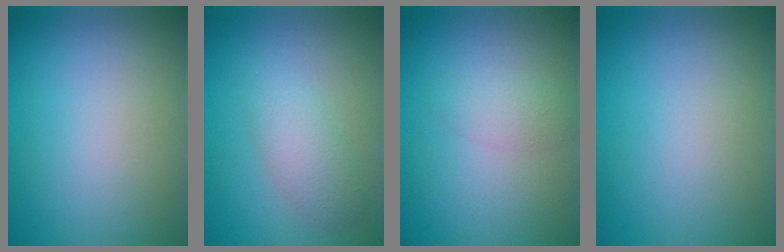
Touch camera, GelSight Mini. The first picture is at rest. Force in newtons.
{"total": 2.9, "press": 2.9, "slide": 0.0}
{"total": 1.6, "press": 1.6, "slide": 0.0}
{"total": 0.0}